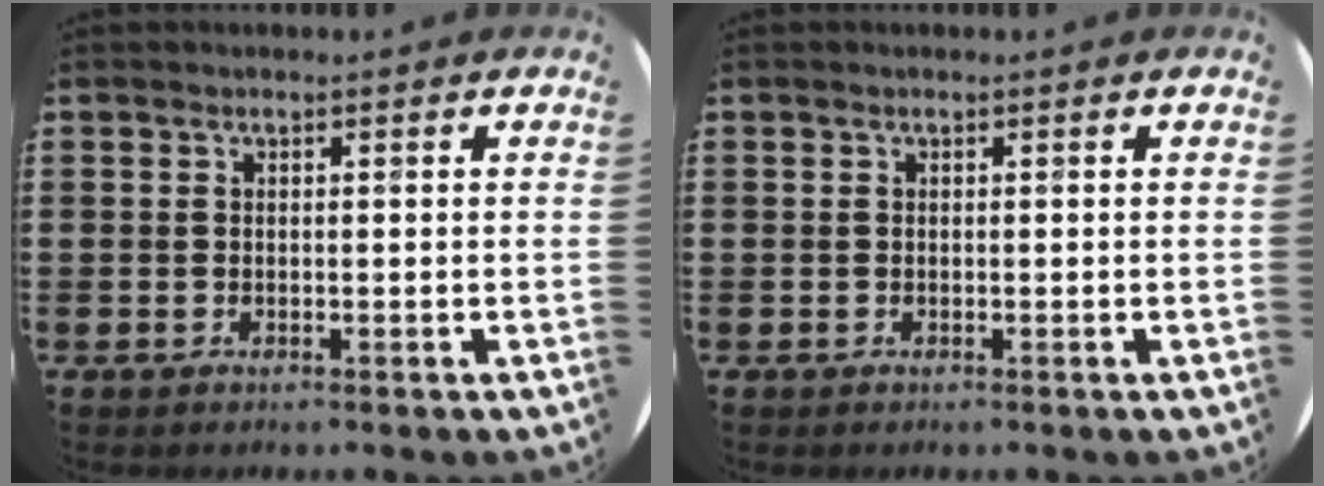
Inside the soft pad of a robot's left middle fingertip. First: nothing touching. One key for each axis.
{"total": 0.0}